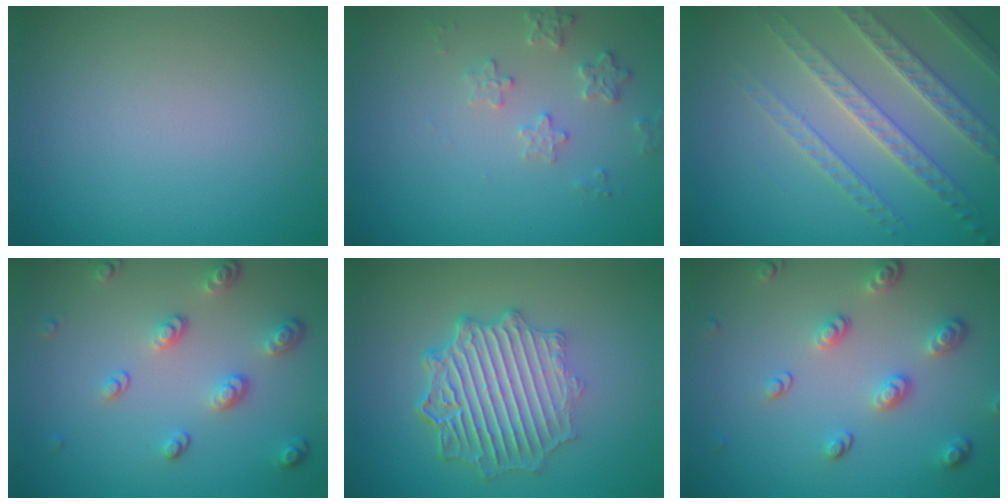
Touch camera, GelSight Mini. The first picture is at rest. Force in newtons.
{"total": 2.2, "press": 2.1, "slide": 0.4}
{"total": 4.4, "press": 4.2, "slide": 1.1}
{"total": 3.4, "press": 2.6, "slide": 2.2}
{"total": 7.1, "press": 5.4, "slide": 4.7}
{"total": 3.3, "press": 2.6, "slide": 2.1}